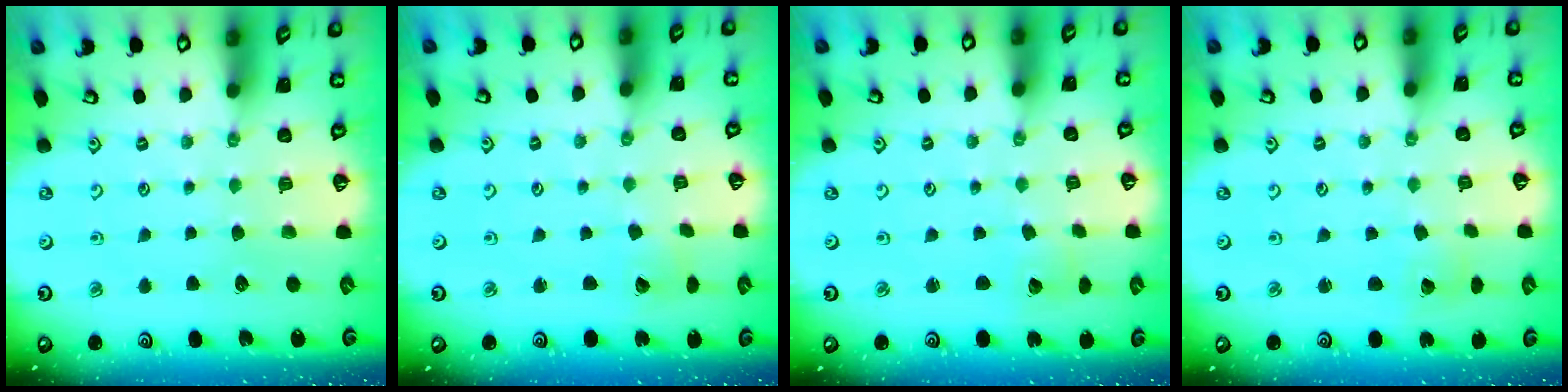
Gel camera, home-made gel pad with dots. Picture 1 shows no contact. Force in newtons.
{"total": 3.3, "press": 3.3, "slide": 0.4}
{"total": 2.1, "press": 2.1, "slide": 0.2}
{"total": 2.3, "press": 2.3, "slide": 0.2}